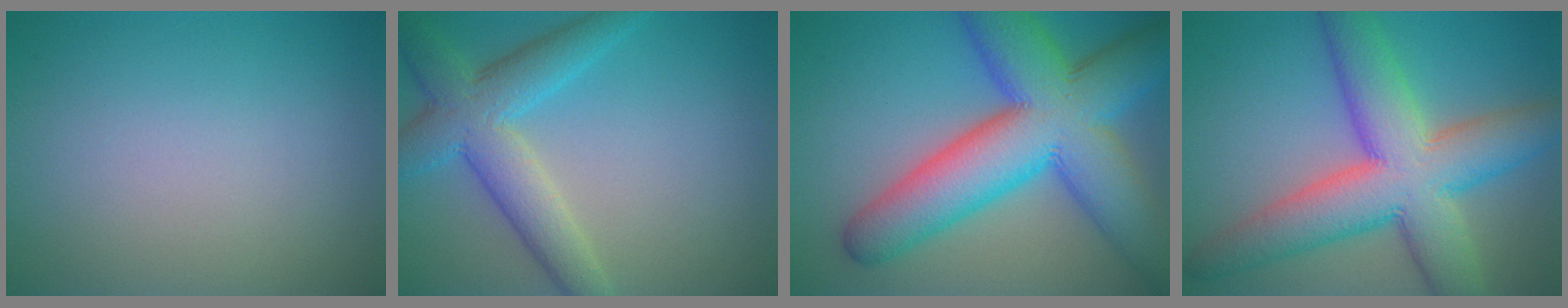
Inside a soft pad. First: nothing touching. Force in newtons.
{"total": 6.2, "press": 6.2, "slide": 0.2}
{"total": 13.7, "press": 13.7, "slide": 0.3}
{"total": 10.9, "press": 10.9, "slide": 0.4}